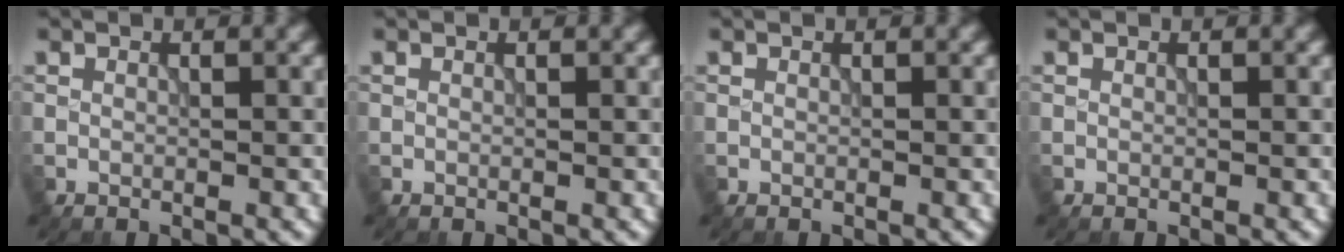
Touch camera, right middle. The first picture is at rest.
{"total": 0.0}
{"total": 0.0}
{"total": 0.0}